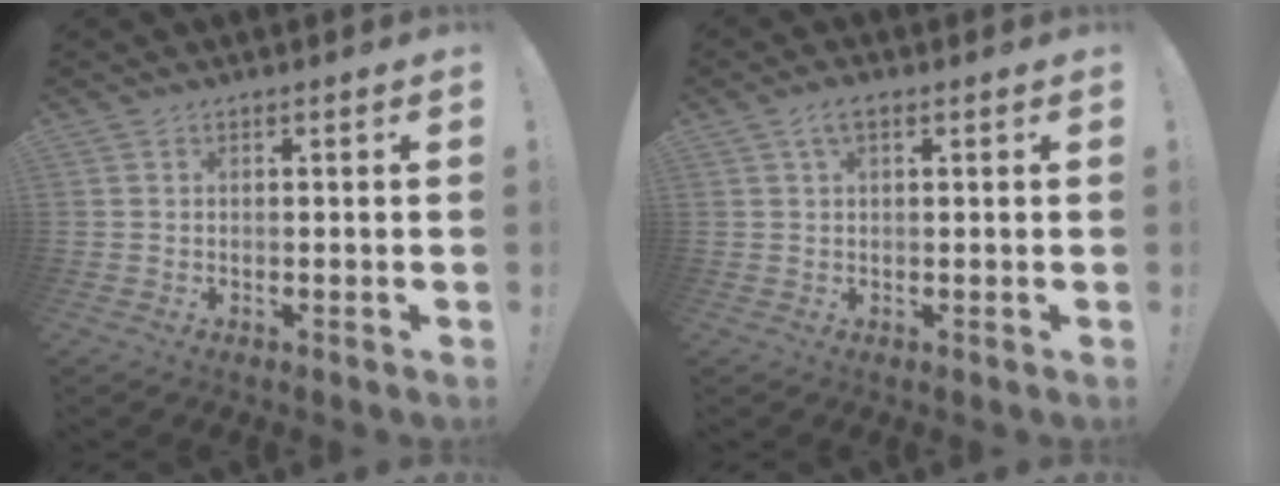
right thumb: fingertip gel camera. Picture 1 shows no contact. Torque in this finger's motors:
{"motor_torque": [-0.32, 0.57, 0.42, 0.09, -0.02]}